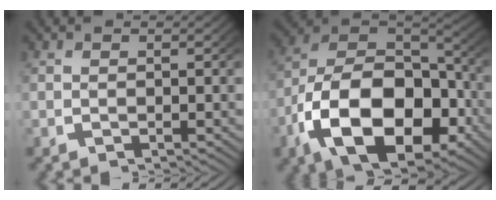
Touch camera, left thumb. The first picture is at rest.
{"total": 17.9, "force": [-3.9, 11.4, 13.2], "torque": [-0.287, -0.063, -0.037]}